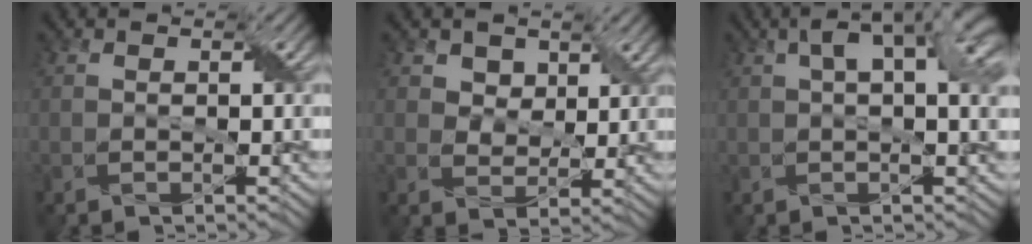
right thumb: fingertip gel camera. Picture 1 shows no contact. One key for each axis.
{"total": 4.4, "fx": 2.6, "fy": 3.2, "fz": 1.7, "tx": -0.051, "ty": -0.016, "tz": 0.044}
{"total": 8.4, "fx": 2.3, "fy": 3.0, "fz": 7.5, "tx": -0.122, "ty": 0.016, "tz": 0.036}